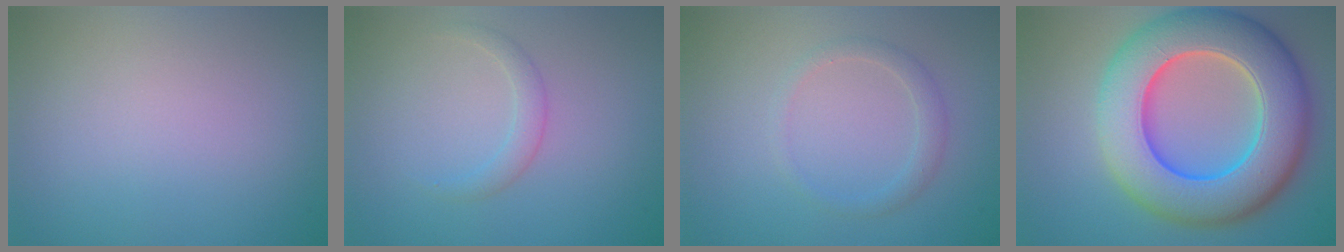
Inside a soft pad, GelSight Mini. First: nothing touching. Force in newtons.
{"total": 1.4, "press": 1.4, "slide": 0.1}
{"total": 1.6, "press": 1.6, "slide": 0.1}
{"total": 12.4, "press": 12.4, "slide": 0.2}